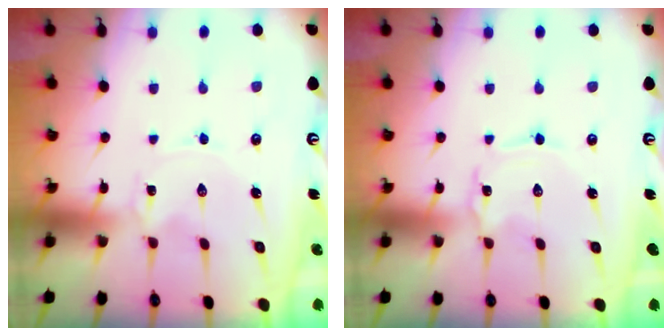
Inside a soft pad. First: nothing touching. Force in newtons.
{"total": 1.3, "press": 1.3, "slide": 0.1}